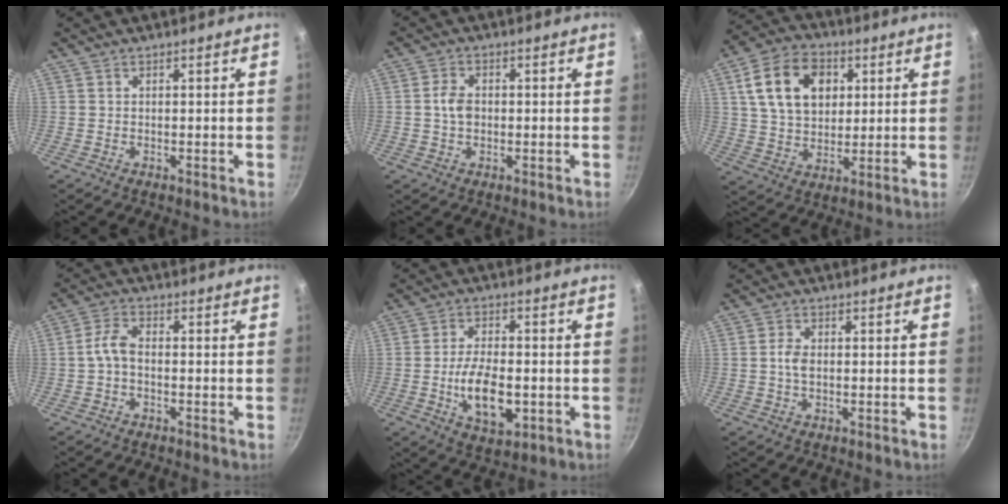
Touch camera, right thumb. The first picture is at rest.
{"total": 4.0, "force": [0.0, 2.8, 2.8], "torque": [-0.045, 0.009, -0.005]}
{"total": 15.6, "force": [4.6, 11.1, 10.1], "torque": [-0.154, 0.000, 0.077]}
{"total": 4.1, "force": [-1.0, 2.3, 3.3], "torque": [-0.068, 0.022, -0.027]}
{"total": 11.3, "force": [-2.3, 5.7, 9.5], "torque": [-0.158, 0.007, -0.036]}
{"total": 3.0, "force": [-0.1, 1.9, 2.3], "torque": [-0.043, 0.008, -0.004]}